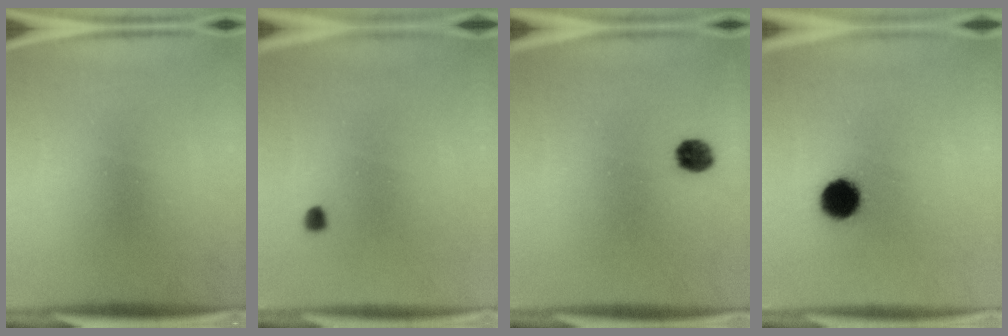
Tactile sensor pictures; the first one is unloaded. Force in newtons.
{"total": 1.0}
{"total": 4.0}
{"total": 8.6}